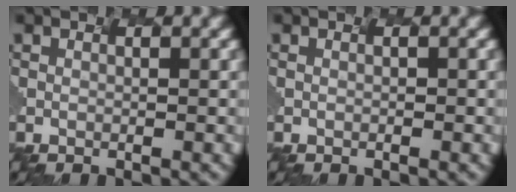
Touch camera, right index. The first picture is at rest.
{"total": 0.0}